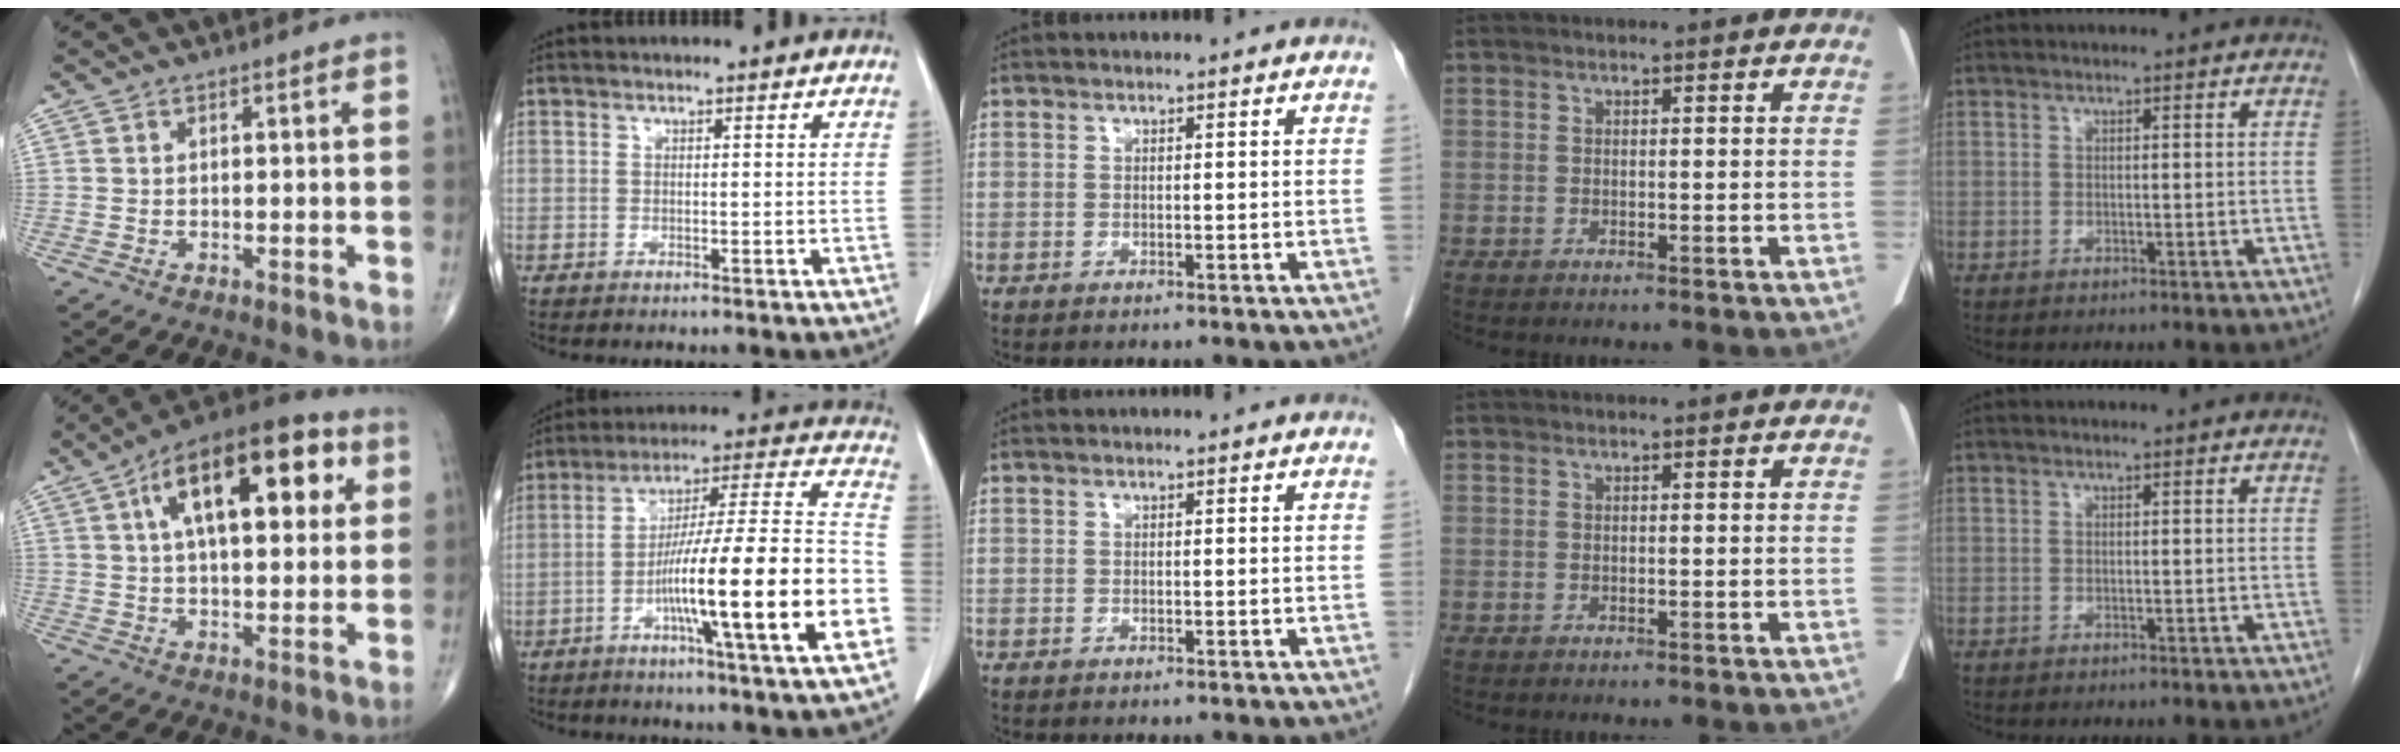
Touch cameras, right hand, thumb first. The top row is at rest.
{"thumb": {"total": 21.2, "force": [6.9, 9.7, 17.6], "torque": [-0.252, 0.014, 0.101]}, "index": {"total": 23.2, "force": [-7.2, 0.0, 22.0], "torque": [-0.298, 0.000, -0.119]}}